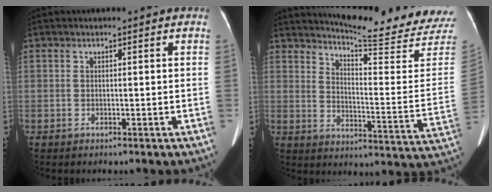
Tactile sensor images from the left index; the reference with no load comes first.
{"total": 20.9, "force": [20.2, -0.2, 5.2], "torque": [-0.083, -0.127, 0.241]}